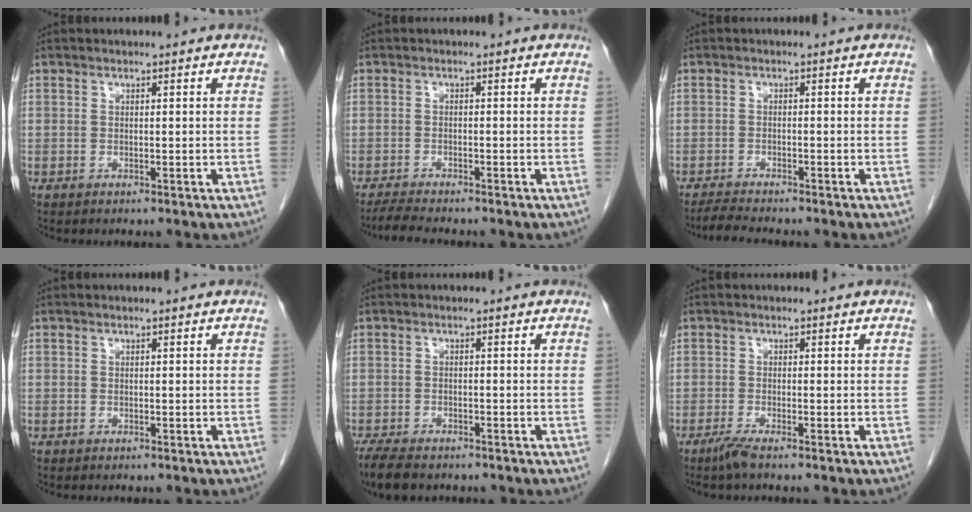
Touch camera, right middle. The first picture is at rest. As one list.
[{"total": 4.0, "force": [-3.5, 0.0, 1.9], "torque": [-0.036, -0.016, -0.059]}, {"total": 3.5, "force": [-3.2, -0.2, 1.4], "torque": [-0.030, -0.016, -0.054]}, {"total": 0.0}, {"total": 7.0, "force": [-5.7, 2.5, 3.3], "torque": [-0.057, -0.012, -0.089]}, {"total": 2.1, "force": [-1.6, -0.2, 1.3], "torque": [-0.036, -0.006, -0.037]}]